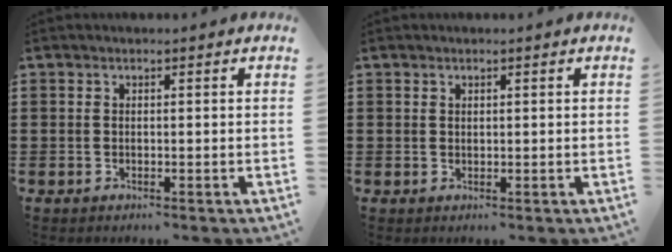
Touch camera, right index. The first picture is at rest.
{"total": 0.7, "force": [0.4, 0.4, 0.2], "torque": [-0.005, 0.002, 0.009]}